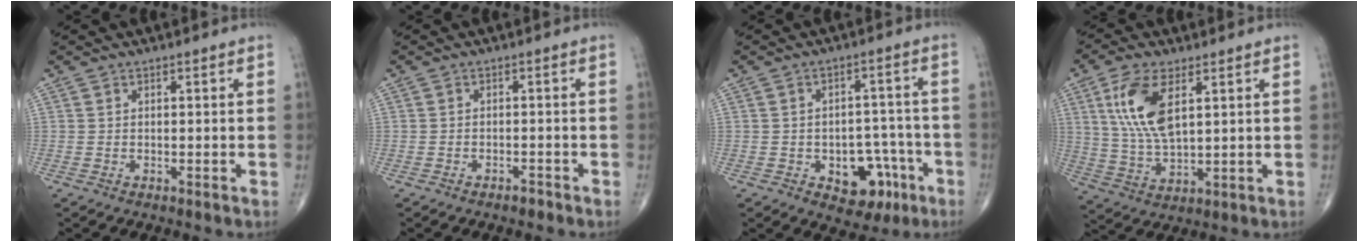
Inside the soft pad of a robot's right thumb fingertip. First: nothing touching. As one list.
[{"total": 1.3, "force": [-1.1, 0.6, 0.6], "torque": [-0.010, 0.004, -0.018]}, {"total": 10.0, "force": [-4.3, 6.6, 6.2], "torque": [-0.042, 0.039, -0.049]}, {"total": 11.5, "force": [4.0, 5.1, 9.5], "torque": [-0.196, -0.014, 0.085]}]